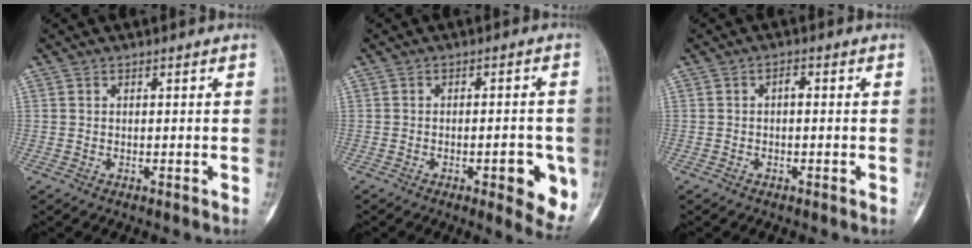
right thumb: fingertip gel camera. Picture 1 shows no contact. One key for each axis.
{"total": 8.4, "fx": -2.8, "fy": 2.9, "fz": 7.3, "tx": -0.072, "ty": 0.003, "tz": -0.028}
{"total": 1.3, "fx": -0.1, "fy": 0.7, "fz": 1.1, "tx": -0.011, "ty": 0.005, "tz": -0.006}